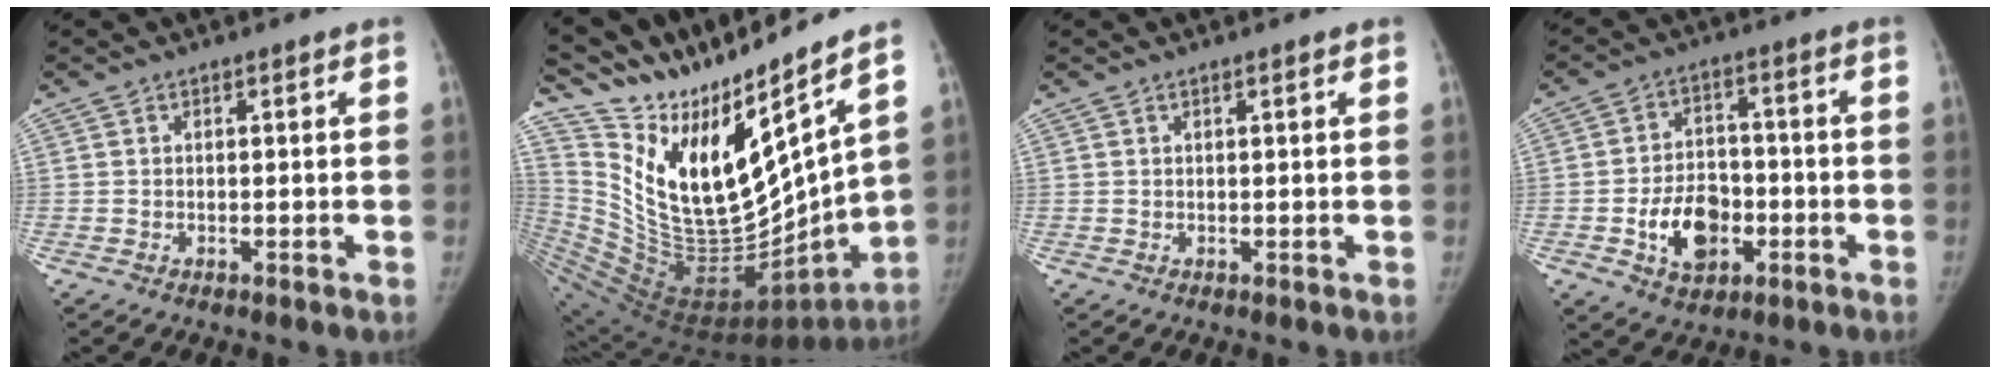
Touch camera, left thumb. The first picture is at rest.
{"total": 26.2, "force": [19.5, 4.4, 17.0], "torque": [-0.243, -0.123, 0.364]}
{"total": 0.6, "force": [0.4, 0.0, 0.4], "torque": [-0.004, 0.001, 0.005]}
{"total": 10.9, "force": [-3.4, 7.7, 6.8], "torque": [-0.081, 0.017, -0.055]}